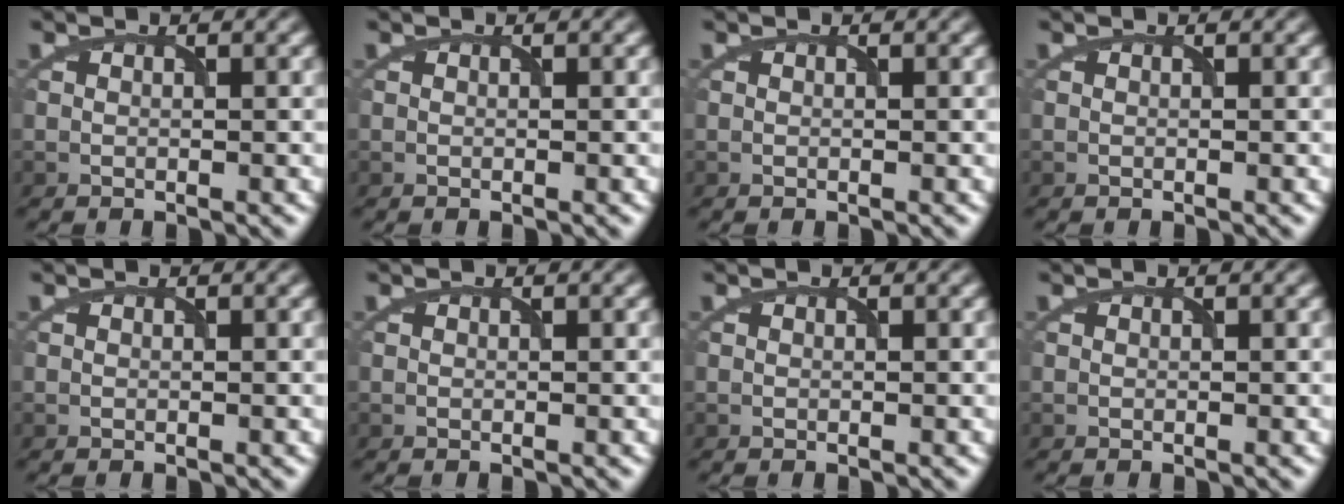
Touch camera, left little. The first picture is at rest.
{"total": 0.0}
{"total": 0.0}
{"total": 0.0}
{"total": 0.0}
{"total": 0.0}
{"total": 0.0}
{"total": 0.0}